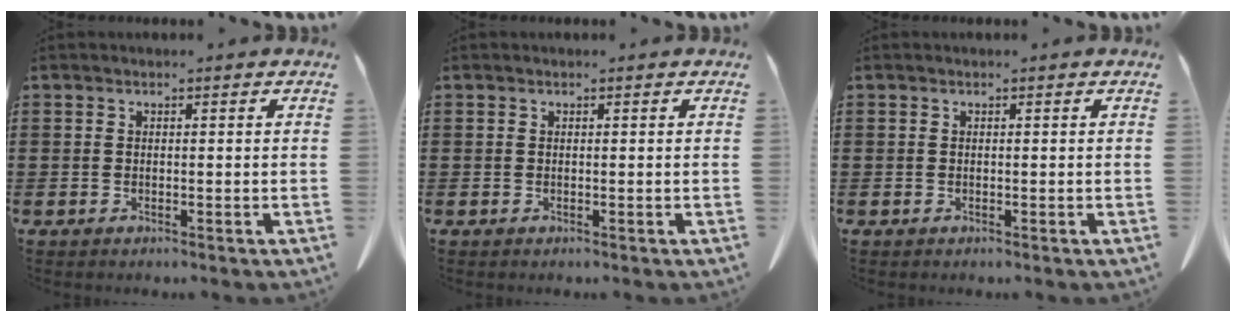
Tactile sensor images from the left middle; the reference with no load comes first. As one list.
[{"total": 0.0}, {"total": 0.0}]